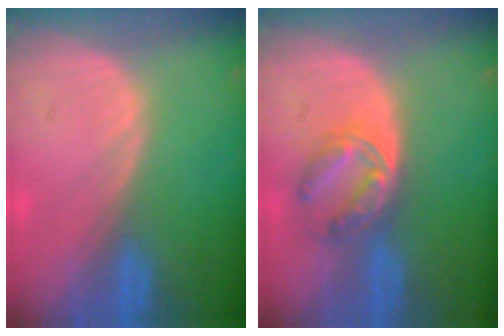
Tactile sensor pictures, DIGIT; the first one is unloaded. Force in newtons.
{"total": 5.8, "press": 5.5, "slide": 1.8}